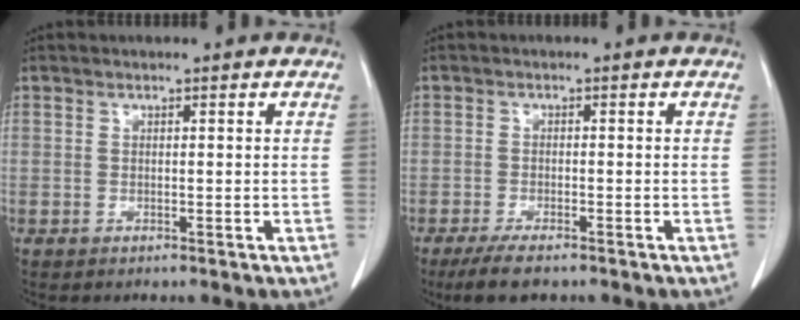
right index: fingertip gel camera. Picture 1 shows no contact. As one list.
[{"total": 4.4, "force": [-3.3, 1.3, 2.6], "torque": [-0.053, -0.008, -0.055]}]